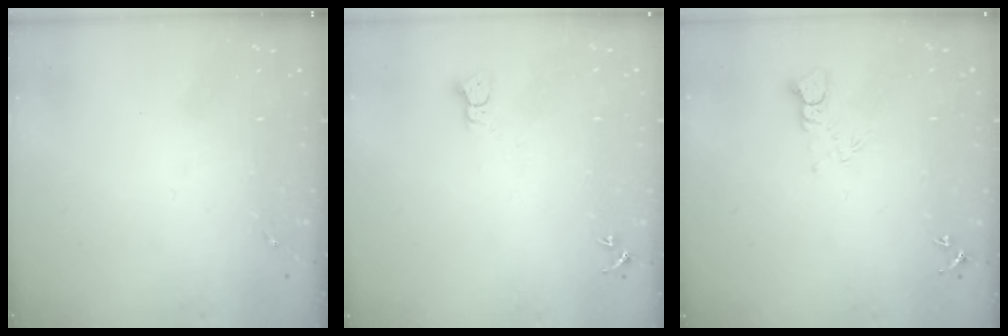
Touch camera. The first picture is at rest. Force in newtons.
{"total": 2.3, "press": 2.3, "slide": 0.2}
{"total": 4.7, "press": 4.7, "slide": 0.3}